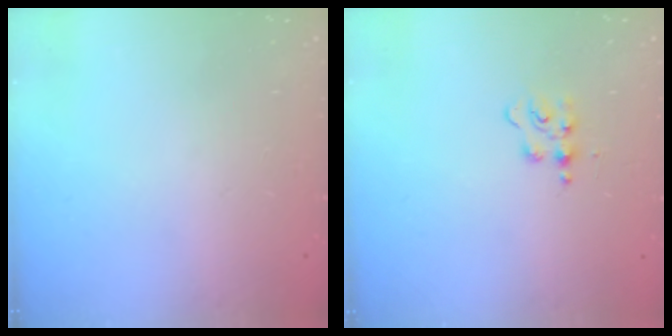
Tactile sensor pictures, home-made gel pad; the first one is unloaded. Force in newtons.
{"total": 4.8, "press": 4.8, "slide": 0.6}